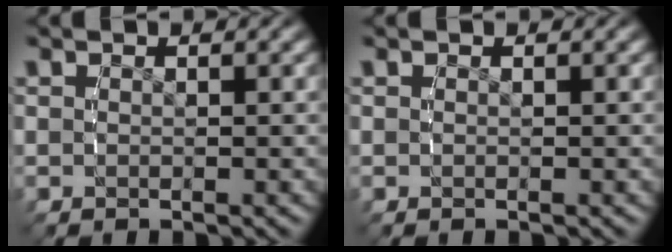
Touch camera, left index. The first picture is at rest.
{"total": 0.0}